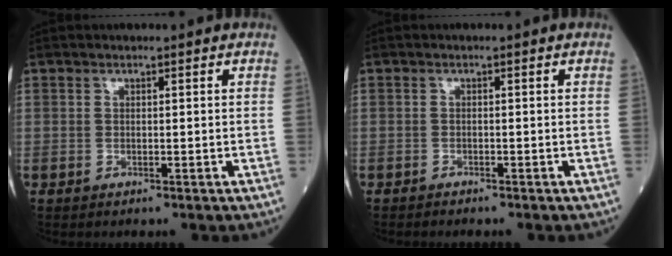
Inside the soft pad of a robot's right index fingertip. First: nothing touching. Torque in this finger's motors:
{"motor_torque": [-0.02, -0.25, 0.01, -0.01]}